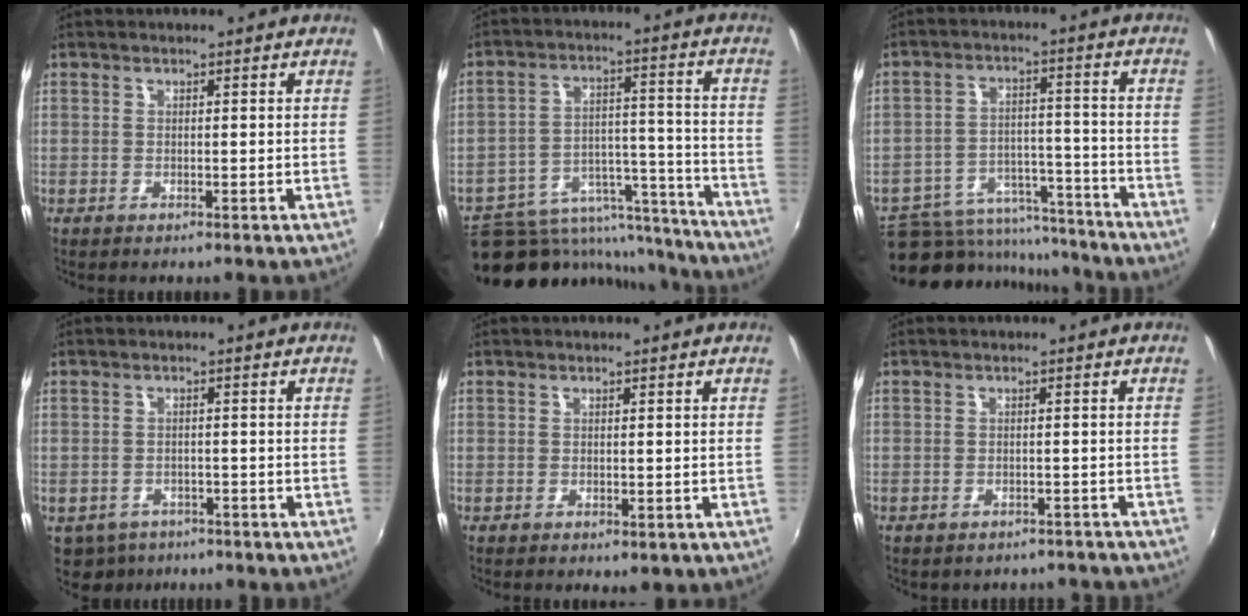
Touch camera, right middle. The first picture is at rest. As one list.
[{"total": 19.5, "force": [-16.2, 9.2, 5.8], "torque": [-0.105, 0.042, -0.207]}, {"total": 15.3, "force": [-12.8, 7.4, 3.8], "torque": [-0.081, 0.034, -0.171]}, {"total": 6.3, "force": [-4.0, 4.4, 2.1], "torque": [-0.059, -0.017, -0.057]}, {"total": 0.7, "force": [0.1, 0.5, 0.4], "torque": [-0.006, -0.003, 0.001]}, {"total": 6.4, "force": [-5.6, 2.6, 1.4], "torque": [-0.026, -0.005, -0.060]}]